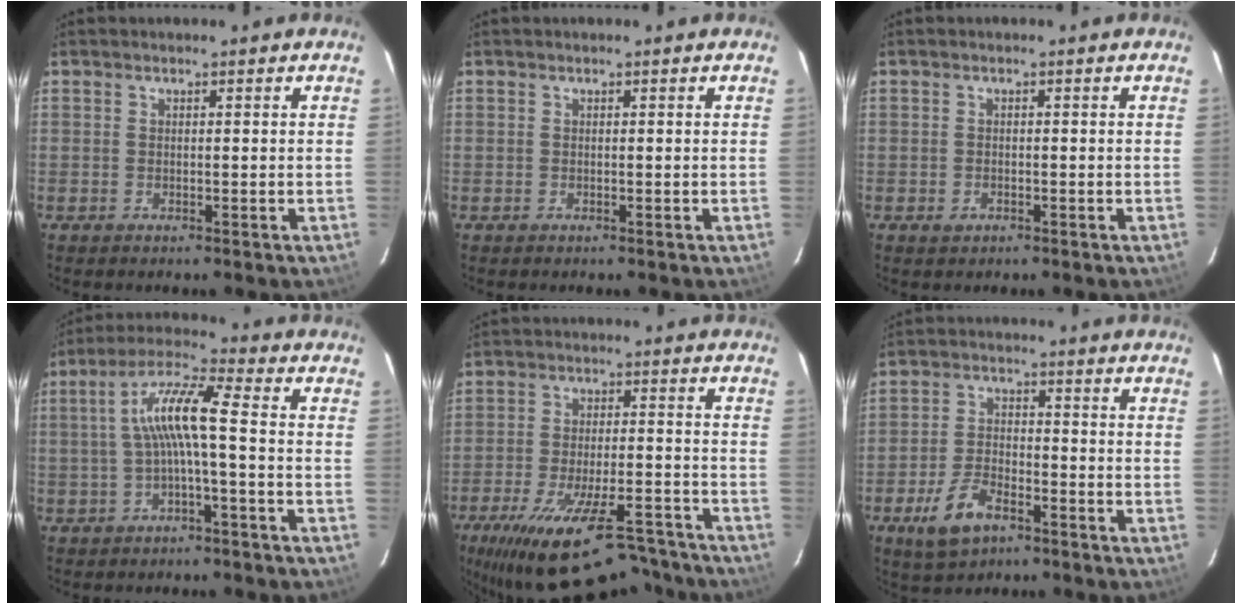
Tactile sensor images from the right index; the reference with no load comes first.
{"total": 0.0}
{"total": 1.3, "force": [-0.7, 1.0, 0.6], "torque": [-0.008, 0.000, -0.009]}
{"total": 8.3, "force": [-1.1, 0.6, 8.3], "torque": [-0.175, 0.021, -0.018]}
{"total": 23.0, "force": [-18.5, 6.9, 11.8], "torque": [-0.221, -0.027, -0.267]}
{"total": 8.5, "force": [-5.0, 4.0, 5.6], "torque": [-0.128, -0.002, -0.090]}